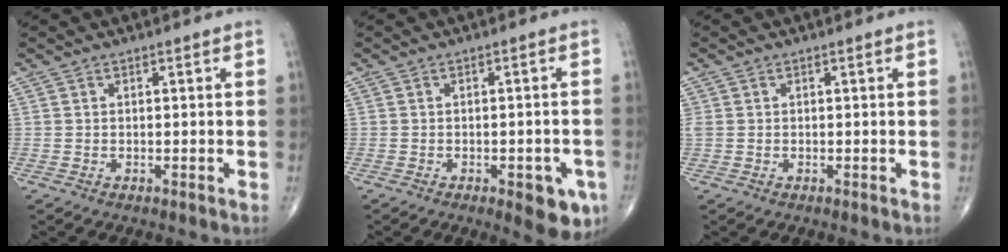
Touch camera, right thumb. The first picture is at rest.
{"total": 7.2, "force": [-3.1, 2.9, 5.8], "torque": [-0.051, 0.004, -0.032]}
{"total": 1.1, "force": [0.2, 1.0, 0.6], "torque": [-0.014, 0.006, 0.007]}